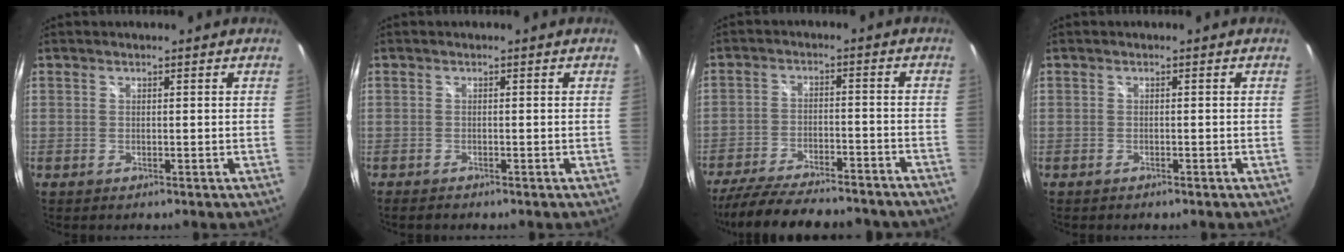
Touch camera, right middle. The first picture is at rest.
{"total": 1.2, "force": [-1.1, 0.2, 0.4], "torque": [-0.010, -0.005, -0.020]}
{"total": 21.9, "force": [-18.9, 4.5, 10.1], "torque": [-0.197, -0.034, -0.271]}
{"total": 0.7, "force": [-0.6, 0.2, 0.2], "torque": [-0.007, -0.002, -0.011]}